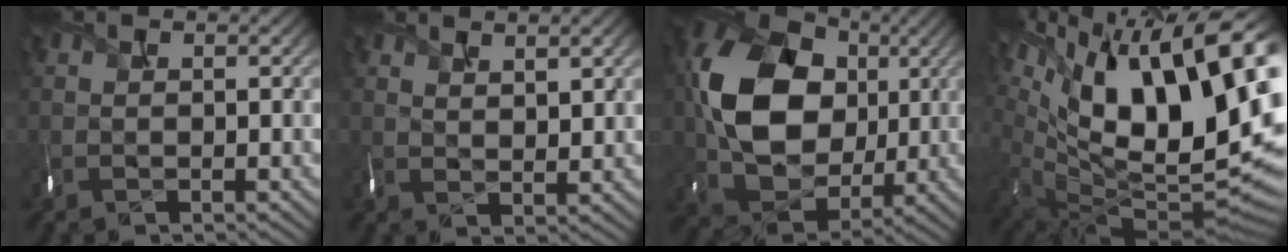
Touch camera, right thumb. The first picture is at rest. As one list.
[{"total": 2.9, "force": [2.1, 0.7, 1.9], "torque": [-0.038, -0.004, 0.046]}, {"total": 14.4, "force": [1.7, 11.4, 8.7], "torque": [-0.182, -0.002, 0.030]}, {"total": 19.3, "force": [5.0, 9.0, 16.3], "torque": [-0.273, 0.008, 0.101]}]